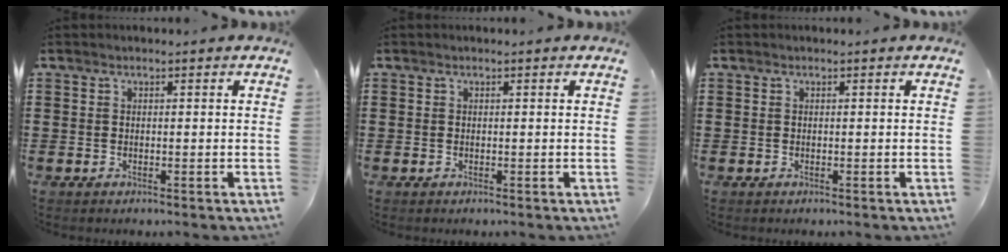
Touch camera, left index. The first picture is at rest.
{"total": 0.0}
{"total": 0.0}